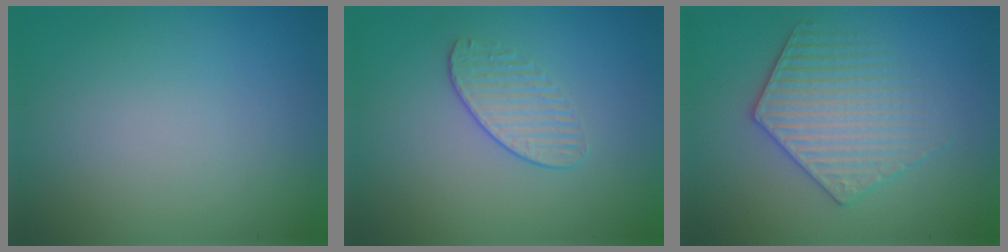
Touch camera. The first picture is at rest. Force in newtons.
{"total": 1.8, "press": 1.3, "slide": 1.1}
{"total": 3.6, "press": 3.6, "slide": 0.7}